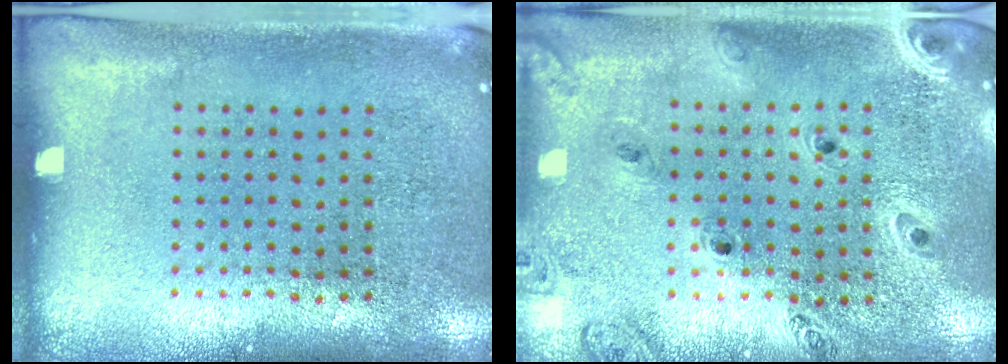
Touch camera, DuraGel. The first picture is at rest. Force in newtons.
{"total": 1.3, "press": 1.3, "slide": 0.2}